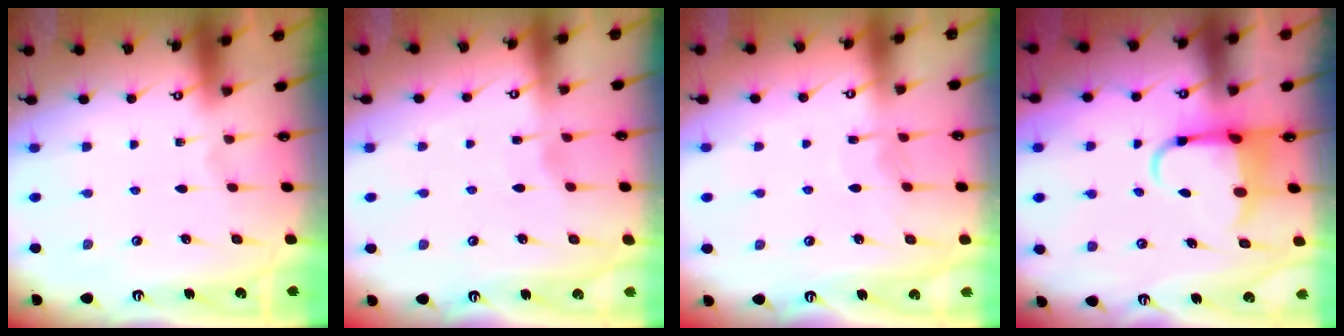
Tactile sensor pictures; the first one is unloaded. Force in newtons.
{"total": 2.0, "press": 2.0, "slide": 0.3}
{"total": 6.6, "press": 6.6, "slide": 0.7}
{"total": 5.7, "press": 5.6, "slide": 1.2}